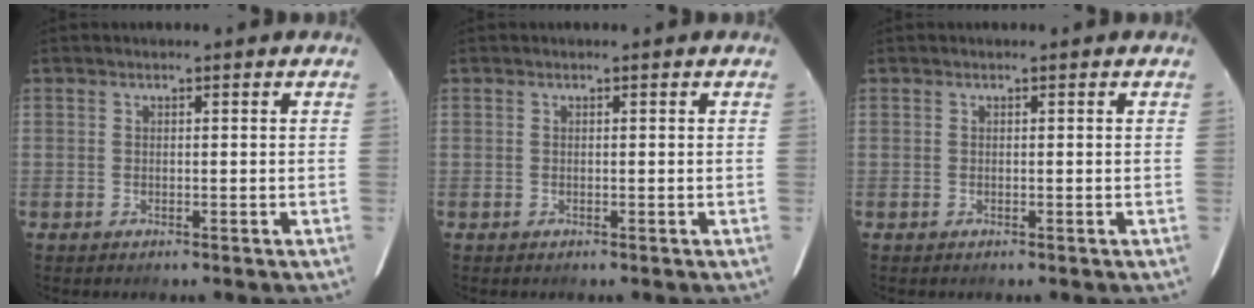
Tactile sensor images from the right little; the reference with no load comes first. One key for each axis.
{"total": 0.0}
{"total": 0.0}